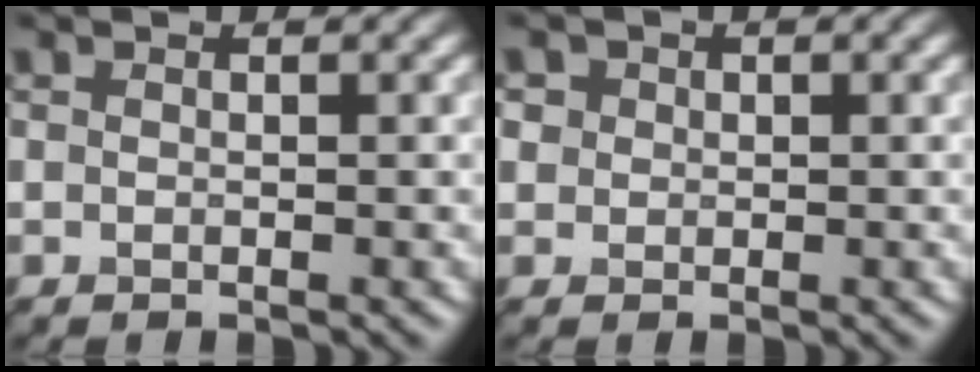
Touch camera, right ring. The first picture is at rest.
{"total": 0.9, "force": [0.4, 0.6, -0.5], "torque": [-0.007, 0.008, 0.011]}